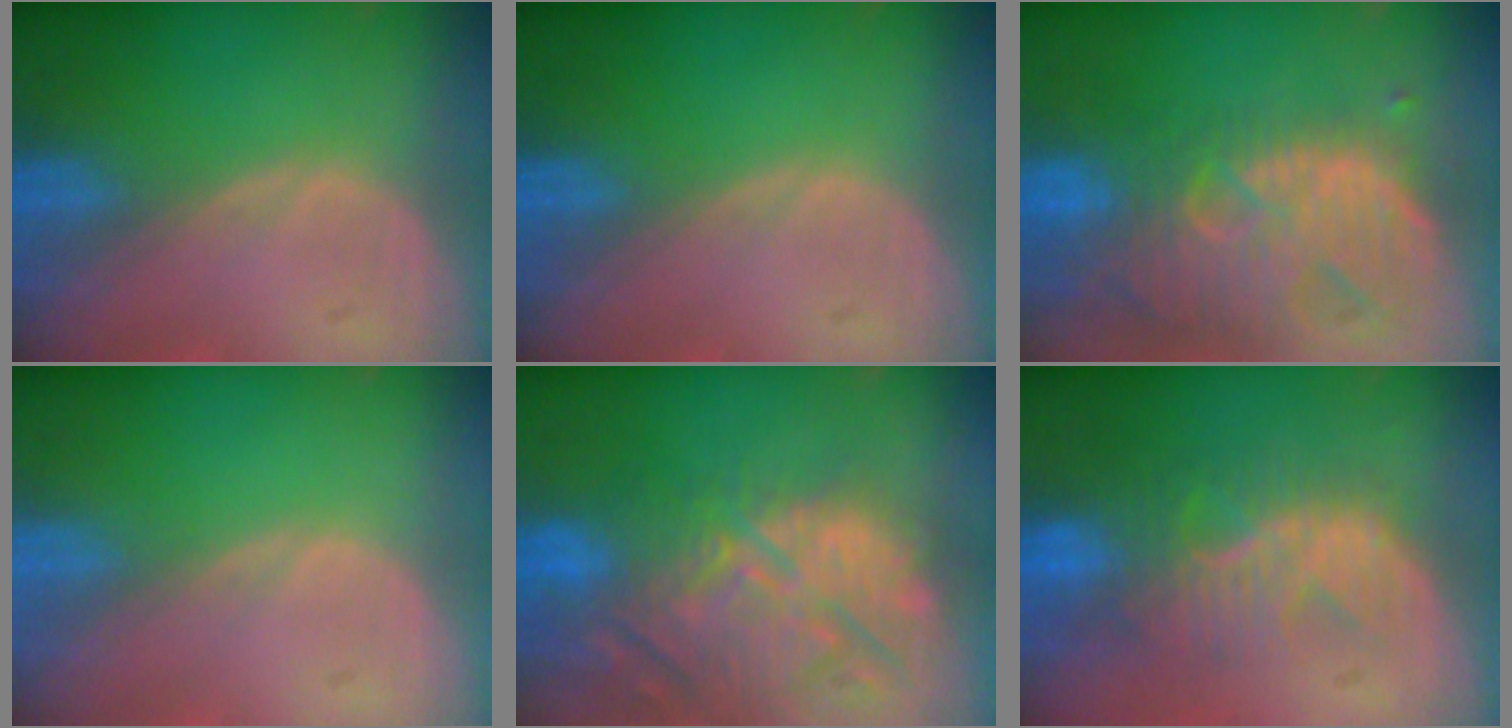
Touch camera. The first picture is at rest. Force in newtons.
{"total": 0.0}
{"total": 13.4, "press": 11.5, "slide": 6.9}
{"total": 0.0}
{"total": 14.5, "press": 12.7, "slide": 7.0}
{"total": 9.9, "press": 8.7, "slide": 4.7}